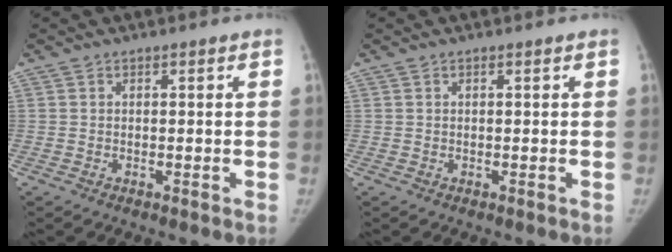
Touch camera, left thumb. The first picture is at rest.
{"total": 0.0}